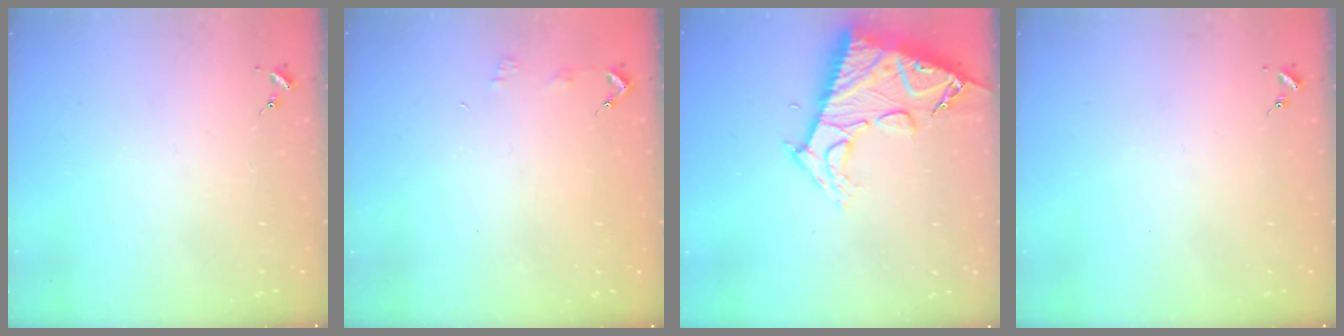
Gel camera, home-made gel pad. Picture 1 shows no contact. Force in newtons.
{"total": 2.9, "press": 2.9, "slide": 0.2}
{"total": 14.6, "press": 14.5, "slide": 1.3}
{"total": 0.0}